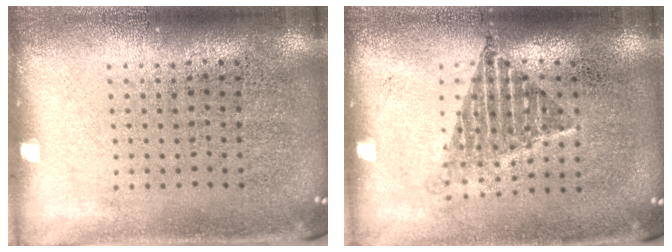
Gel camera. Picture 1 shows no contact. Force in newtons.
{"total": 1.2, "press": 1.0, "slide": 0.7}